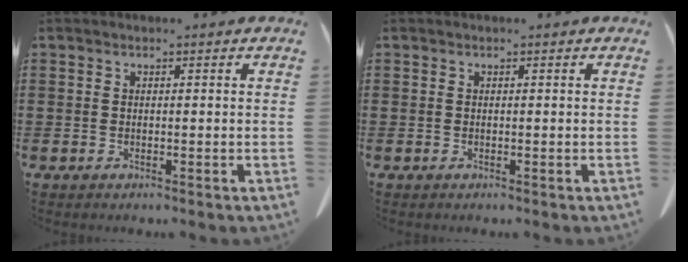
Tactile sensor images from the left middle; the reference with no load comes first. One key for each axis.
{"total": 0.0}